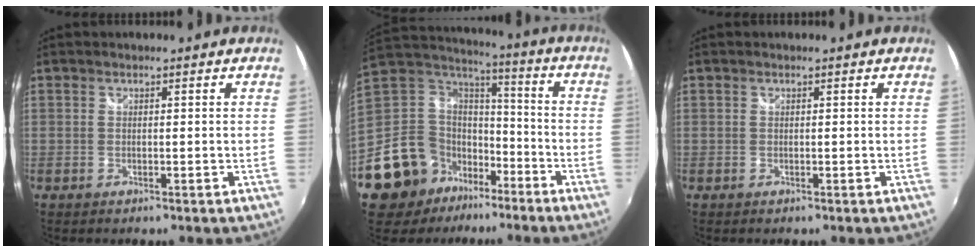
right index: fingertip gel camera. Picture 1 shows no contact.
{"total": 16.8, "force": [-10.3, 11.7, 6.3], "torque": [-0.147, 0.039, -0.179]}
{"total": 0.0}